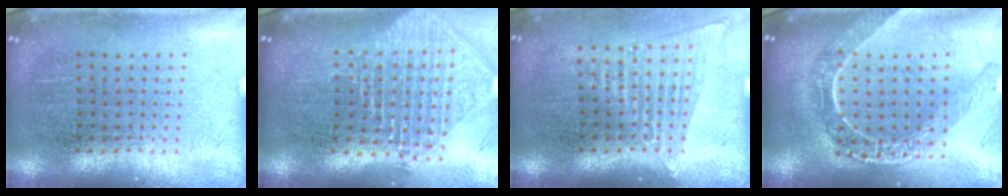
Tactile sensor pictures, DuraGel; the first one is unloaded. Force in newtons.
{"total": 2.4, "press": 1.9, "slide": 1.5}
{"total": 1.4, "press": 1.3, "slide": 0.6}
{"total": 2.2, "press": 1.9, "slide": 1.1}